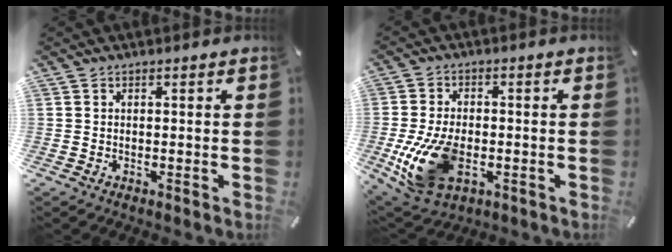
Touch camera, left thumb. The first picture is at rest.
{"total": 14.5, "force": [-3.4, 9.2, 10.7], "torque": [-0.227, -0.005, -0.059]}